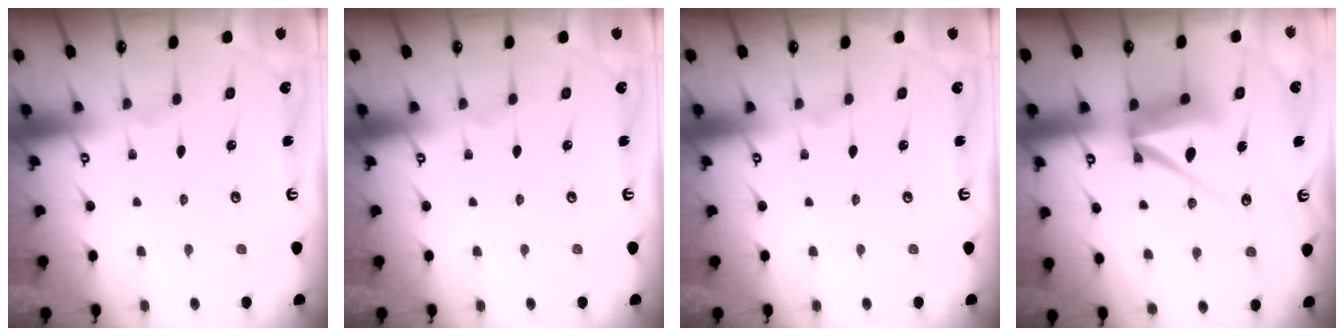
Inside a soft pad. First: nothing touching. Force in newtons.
{"total": 0.0}
{"total": 0.0}
{"total": 10.1, "press": 10.0, "slide": 1.5}